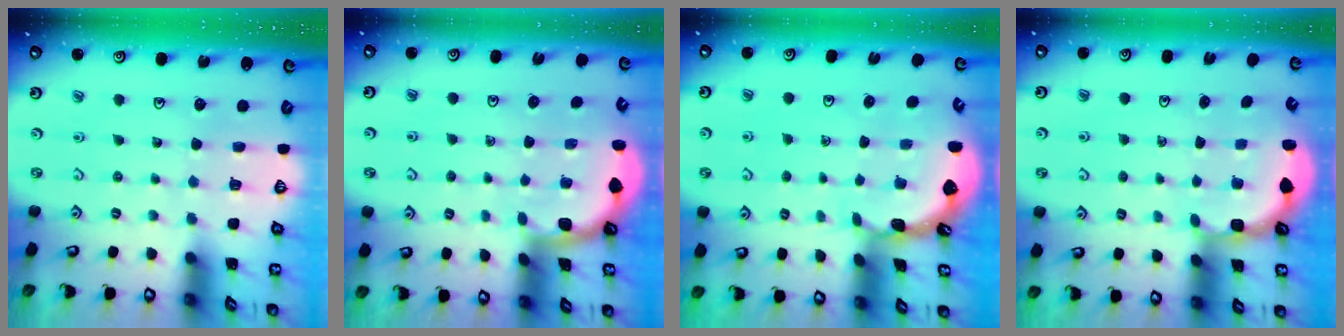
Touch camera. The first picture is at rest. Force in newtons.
{"total": 1.9, "press": 1.9, "slide": 0.0}
{"total": 1.5, "press": 1.5, "slide": 0.1}
{"total": 2.7, "press": 2.3, "slide": 1.4}